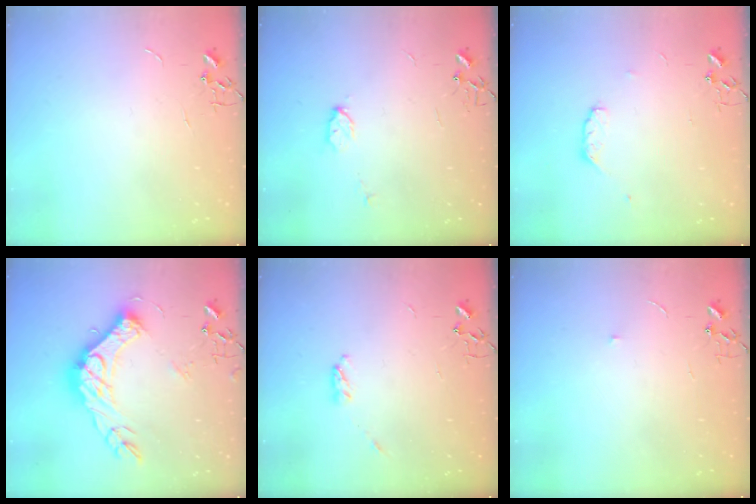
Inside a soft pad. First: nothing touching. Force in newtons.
{"total": 4.3, "press": 4.2, "slide": 0.5}
{"total": 5.3, "press": 5.2, "slide": 1.0}
{"total": 21.8, "press": 21.7, "slide": 2.2}
{"total": 3.7, "press": 3.7, "slide": 0.6}
{"total": 3.9, "press": 3.7, "slide": 1.1}